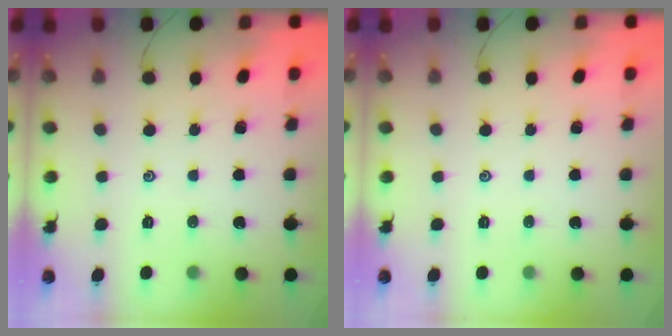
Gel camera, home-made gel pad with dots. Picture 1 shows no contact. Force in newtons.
{"total": 0.0}